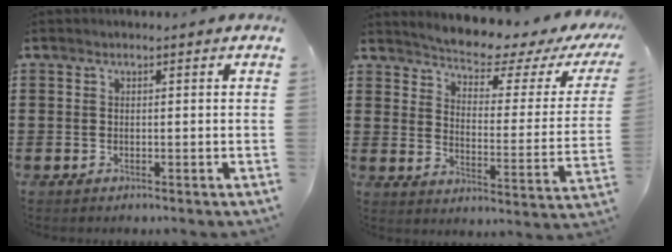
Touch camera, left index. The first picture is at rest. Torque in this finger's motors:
{"motor_torque": [1.32, -0.82, 0.16, 0.04]}